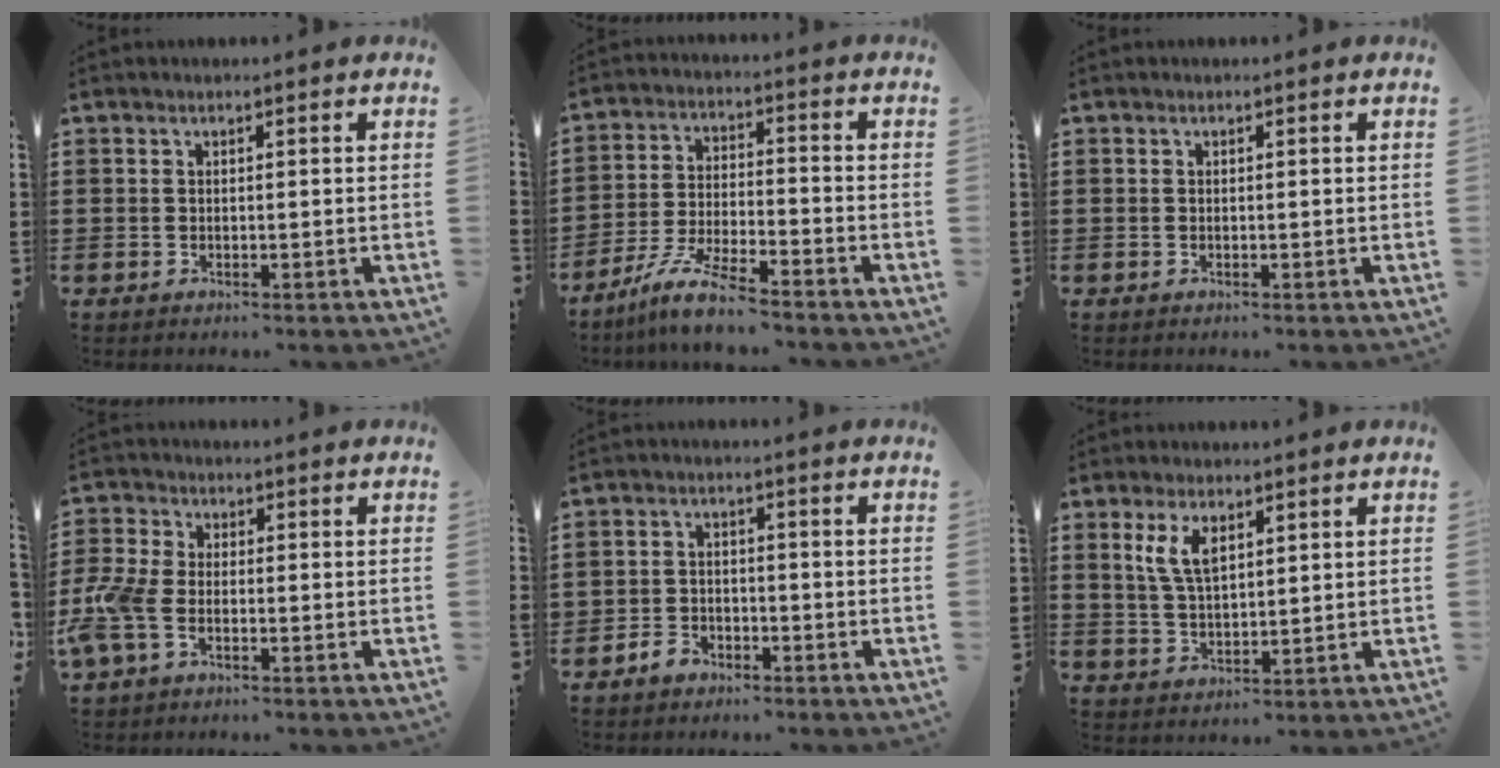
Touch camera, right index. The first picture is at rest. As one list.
[{"total": 7.4, "force": [-6.4, 0.2, 3.6], "torque": [-0.090, -0.007, -0.130]}, {"total": 0.0}, {"total": 5.5, "force": [-2.4, 2.8, 4.1], "torque": [-0.112, -0.005, -0.052]}, {"total": 2.6, "force": [-2.0, 1.5, 0.5], "torque": [-0.014, 0.006, -0.043]}, {"total": 5.1, "force": [2.3, 2.3, 4.0], "torque": [-0.087, 0.006, 0.040]}]